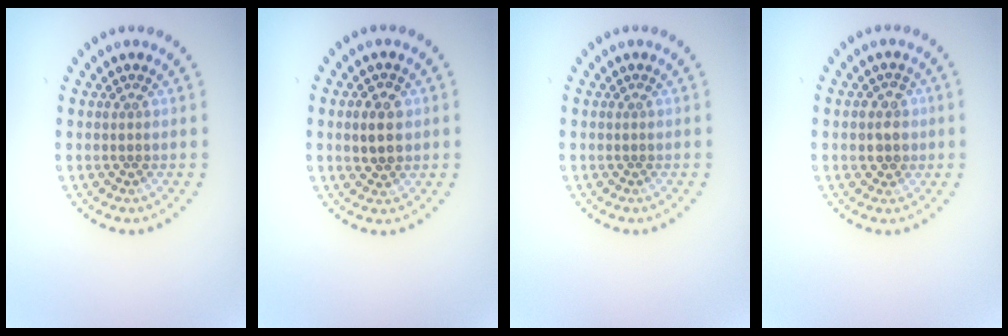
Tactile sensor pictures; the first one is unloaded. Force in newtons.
{"total": 2.8, "press": 2.7, "slide": 0.5}
{"total": 0.0}
{"total": 2.2, "press": 2.1, "slide": 0.8}